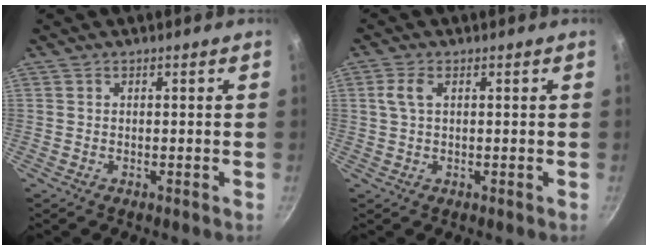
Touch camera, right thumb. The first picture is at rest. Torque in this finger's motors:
{"motor_torque": [0.28, 0.47, 0.49, -0.13, 0.02]}